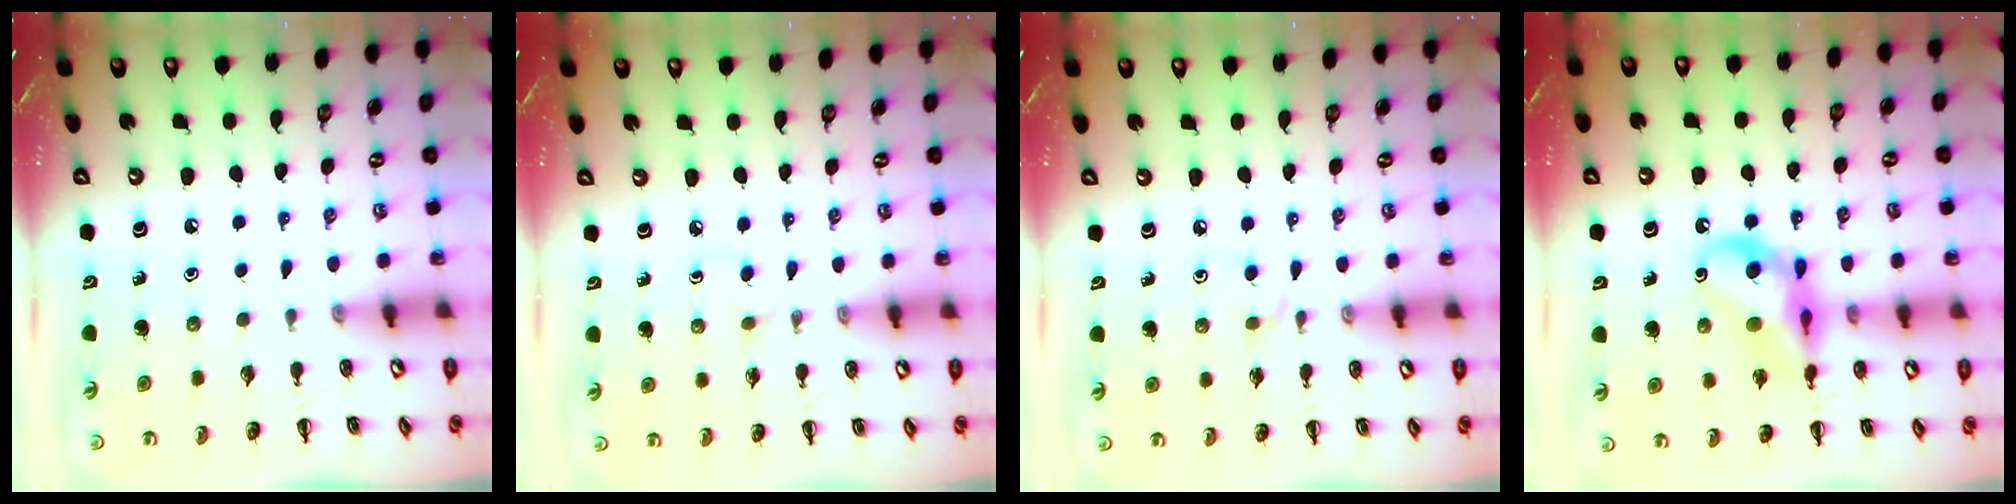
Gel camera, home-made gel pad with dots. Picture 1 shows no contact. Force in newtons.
{"total": 2.4, "press": 2.1, "slide": 1.0}
{"total": 4.3, "press": 4.0, "slide": 1.6}
{"total": 13.8, "press": 13.4, "slide": 3.0}